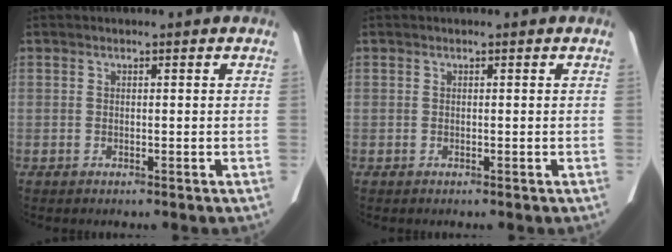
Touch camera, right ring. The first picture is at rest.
{"total": 0.0}